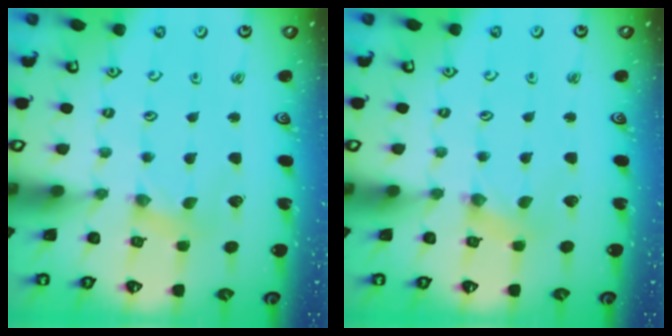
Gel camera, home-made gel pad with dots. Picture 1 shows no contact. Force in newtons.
{"total": 0.0}